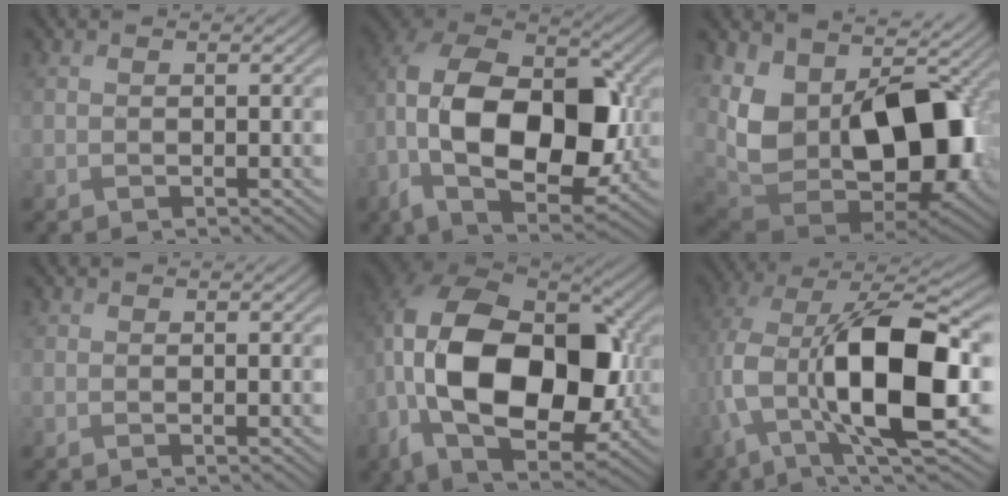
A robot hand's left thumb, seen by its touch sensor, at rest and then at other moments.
{"total": 17.8, "force": [-2.7, 11.0, 13.7], "torque": [-0.273, -0.019, -0.046]}
{"total": 17.4, "force": [2.0, 11.5, 12.9], "torque": [-0.270, -0.022, 0.050]}
{"total": 0.6, "force": [0.1, 0.3, 0.5], "torque": [-0.008, -0.003, 0.000]}
{"total": 19.7, "force": [-2.1, 12.6, 14.9], "torque": [-0.314, -0.020, -0.026]}
{"total": 17.0, "force": [-1.2, 7.7, 15.1], "torque": [-0.303, -0.003, -0.020]}